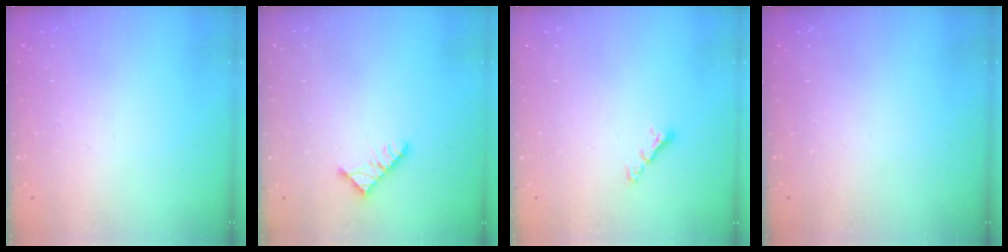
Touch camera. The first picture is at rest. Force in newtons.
{"total": 4.4, "press": 4.4, "slide": 0.6}
{"total": 4.0, "press": 3.9, "slide": 0.6}
{"total": 0.0}